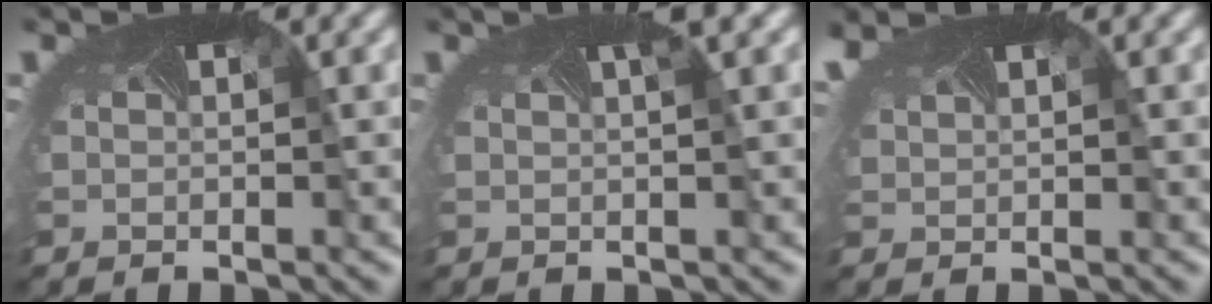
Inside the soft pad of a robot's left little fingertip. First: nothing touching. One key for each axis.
{"total": 1.9, "fx": 1.1, "fy": -0.1, "fz": 1.5, "tx": -0.027, "ty": -0.001, "tz": 0.014}
{"total": 2.9, "fx": 1.9, "fy": 1.1, "fz": 1.9, "tx": -0.066, "ty": 0.003, "tz": 0.041}